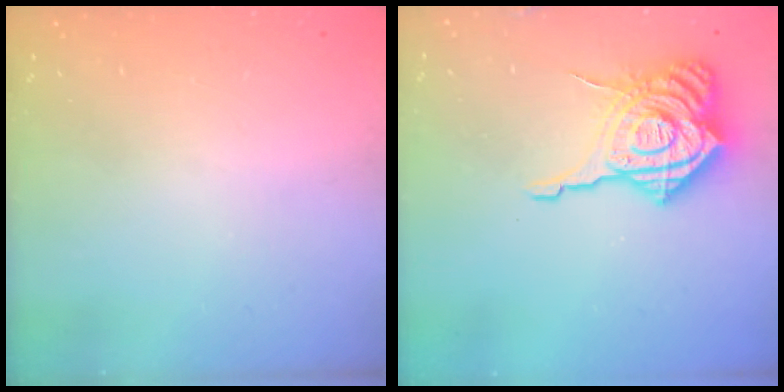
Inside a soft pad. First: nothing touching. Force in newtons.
{"total": 20.1, "press": 20.0, "slide": 2.1}